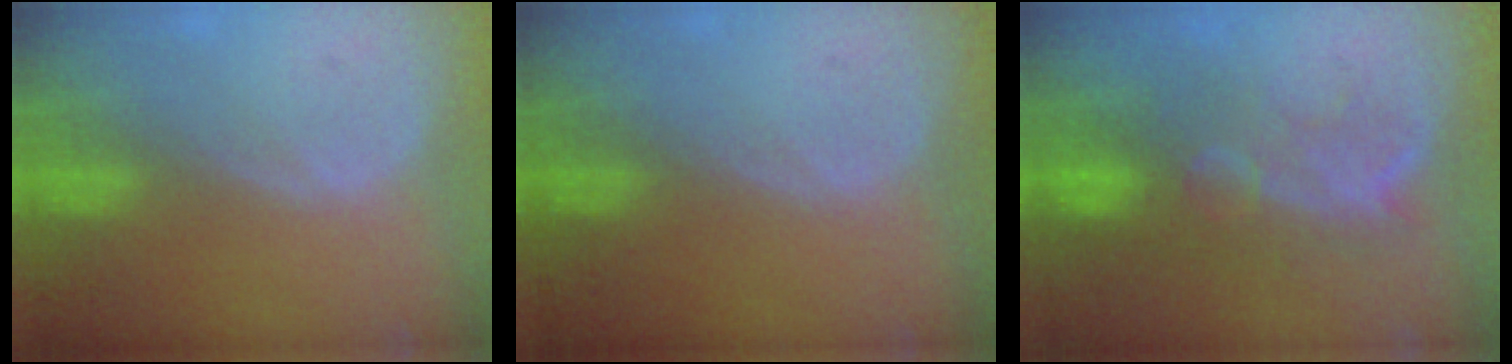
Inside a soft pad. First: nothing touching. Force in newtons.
{"total": 0.0}
{"total": 9.6, "press": 8.7, "slide": 4.0}